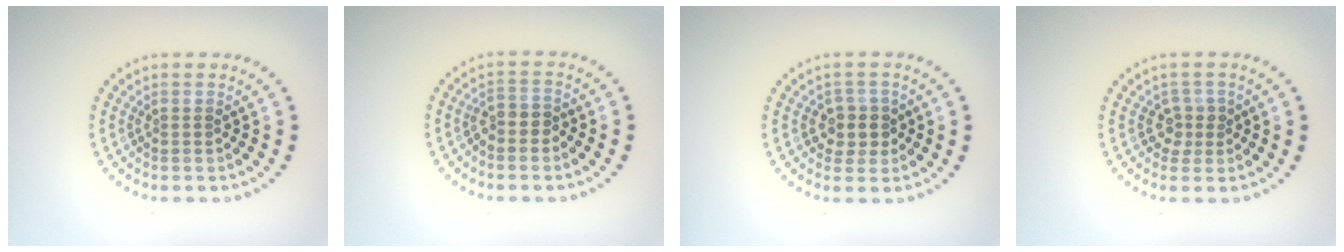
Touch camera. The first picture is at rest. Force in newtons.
{"total": 1.8, "press": 1.6, "slide": 0.9}
{"total": 2.3, "press": 2.1, "slide": 1.1}
{"total": 1.3, "press": 1.1, "slide": 0.7}